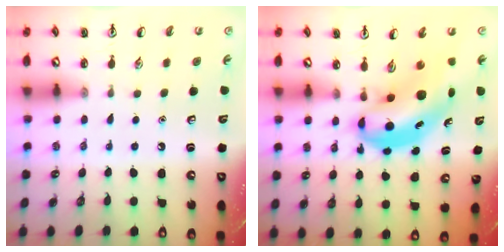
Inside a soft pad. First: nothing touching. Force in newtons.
{"total": 7.3, "press": 7.2, "slide": 1.5}